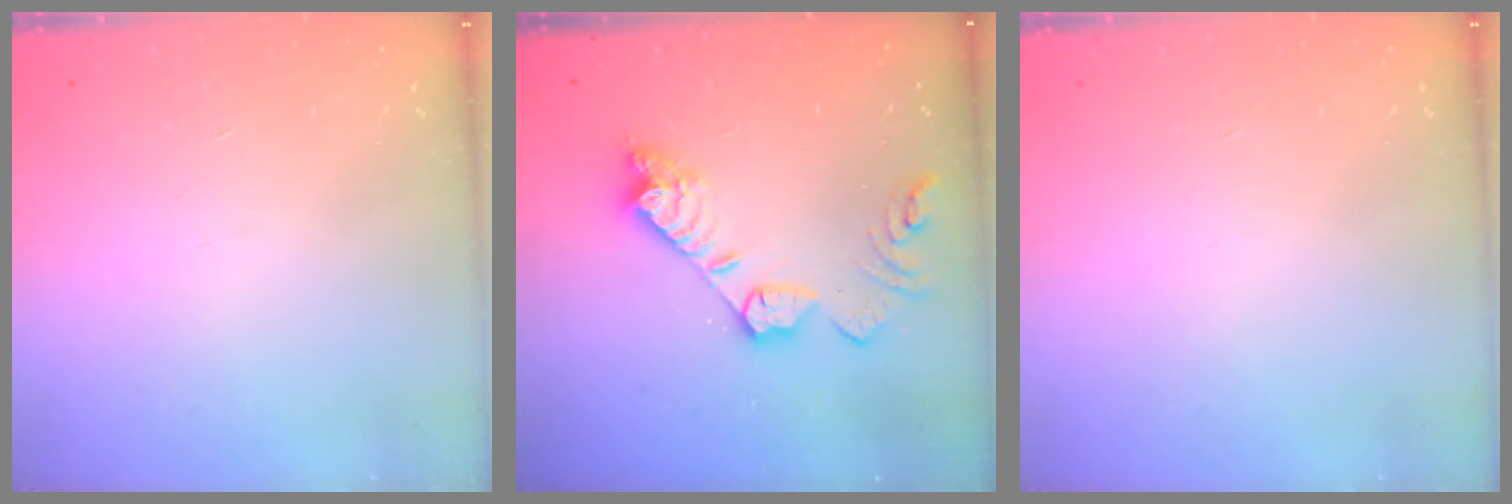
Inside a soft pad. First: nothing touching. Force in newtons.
{"total": 16.9, "press": 16.9, "slide": 1.2}
{"total": 0.0}